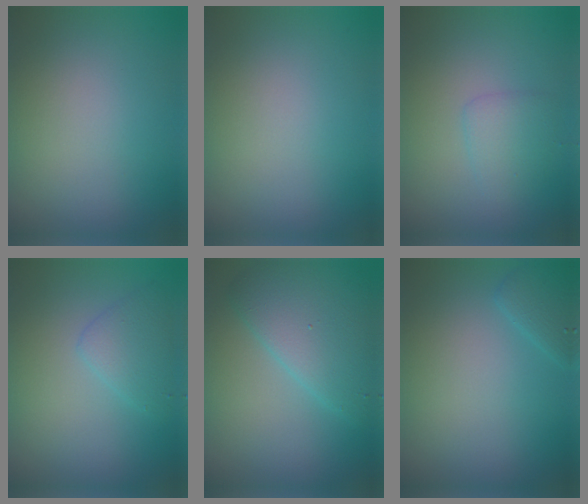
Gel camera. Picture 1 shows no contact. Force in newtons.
{"total": 0.0}
{"total": 1.9, "press": 1.9, "slide": 0.1}
{"total": 2.1, "press": 2.1, "slide": 0.0}
{"total": 5.3, "press": 5.3, "slide": 0.2}
{"total": 1.6, "press": 1.6, "slide": 0.1}